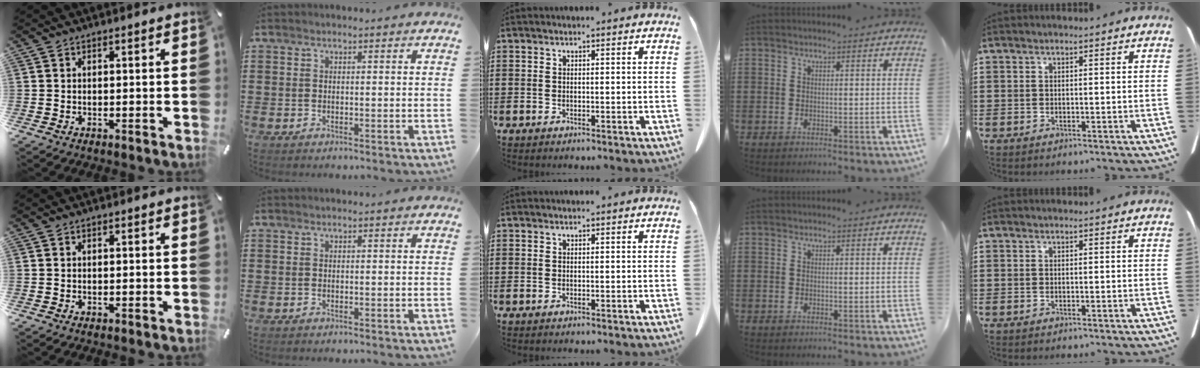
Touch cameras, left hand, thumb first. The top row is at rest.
{}